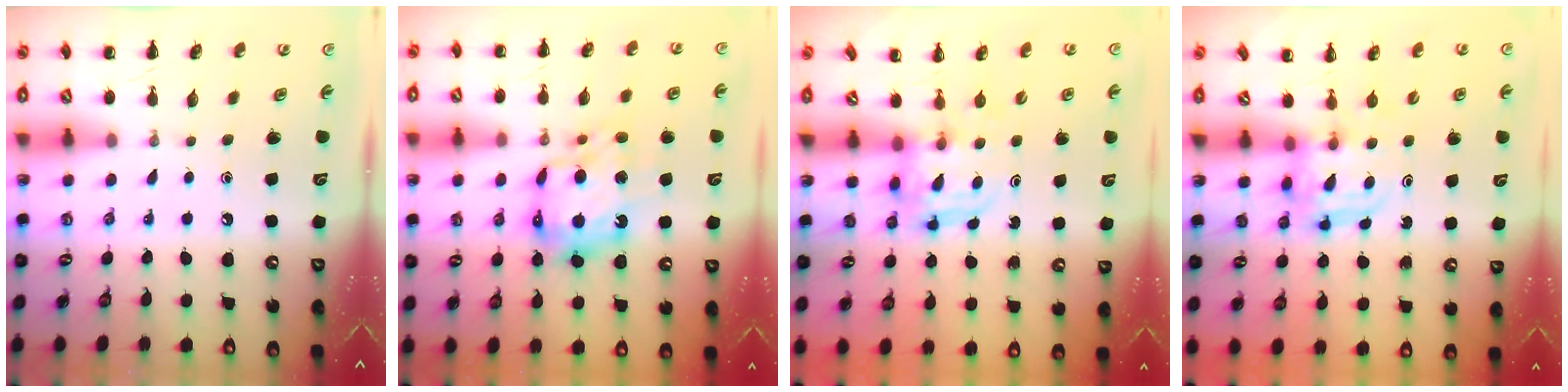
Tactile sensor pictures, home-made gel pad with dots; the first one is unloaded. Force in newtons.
{"total": 13.6, "press": 13.5, "slide": 1.5}
{"total": 3.8, "press": 3.8, "slide": 0.2}
{"total": 3.8, "press": 3.8, "slide": 0.2}